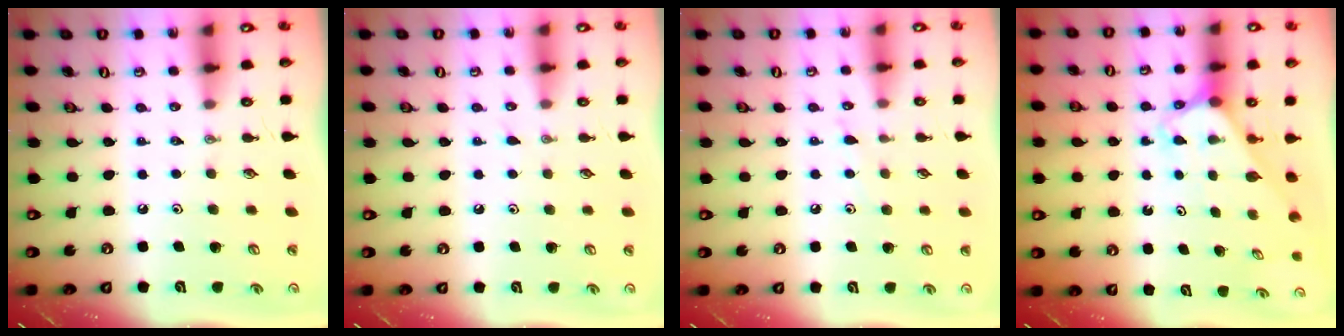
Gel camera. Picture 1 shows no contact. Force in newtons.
{"total": 5.3, "press": 5.3, "slide": 0.6}
{"total": 5.3, "press": 5.3, "slide": 0.6}
{"total": 2.6, "press": 2.6, "slide": 0.2}